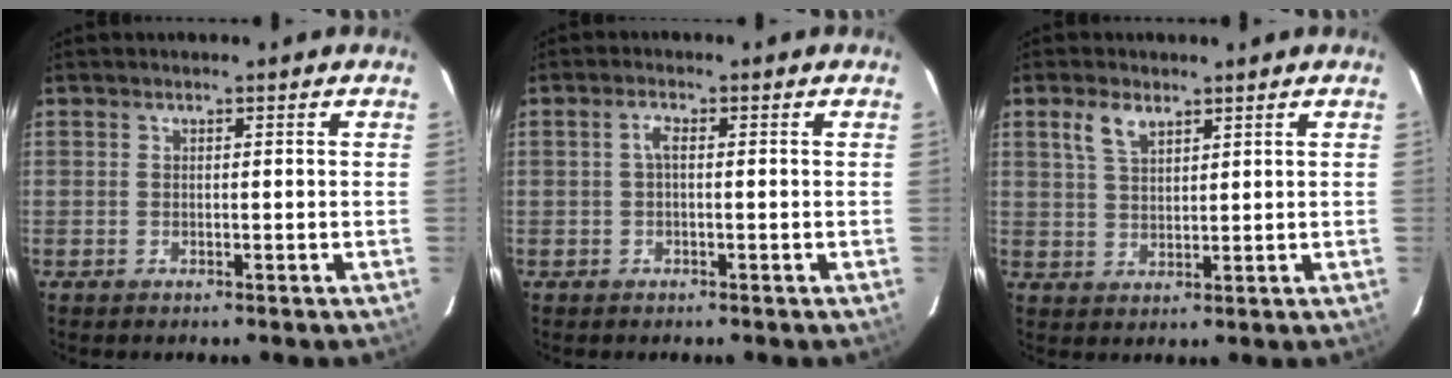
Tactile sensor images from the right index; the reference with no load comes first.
{"total": 1.7, "force": [-0.1, 0.5, 1.6], "torque": [-0.033, 0.008, -0.003]}
{"total": 4.5, "force": [2.8, 2.3, 2.7], "torque": [-0.054, 0.008, 0.056]}